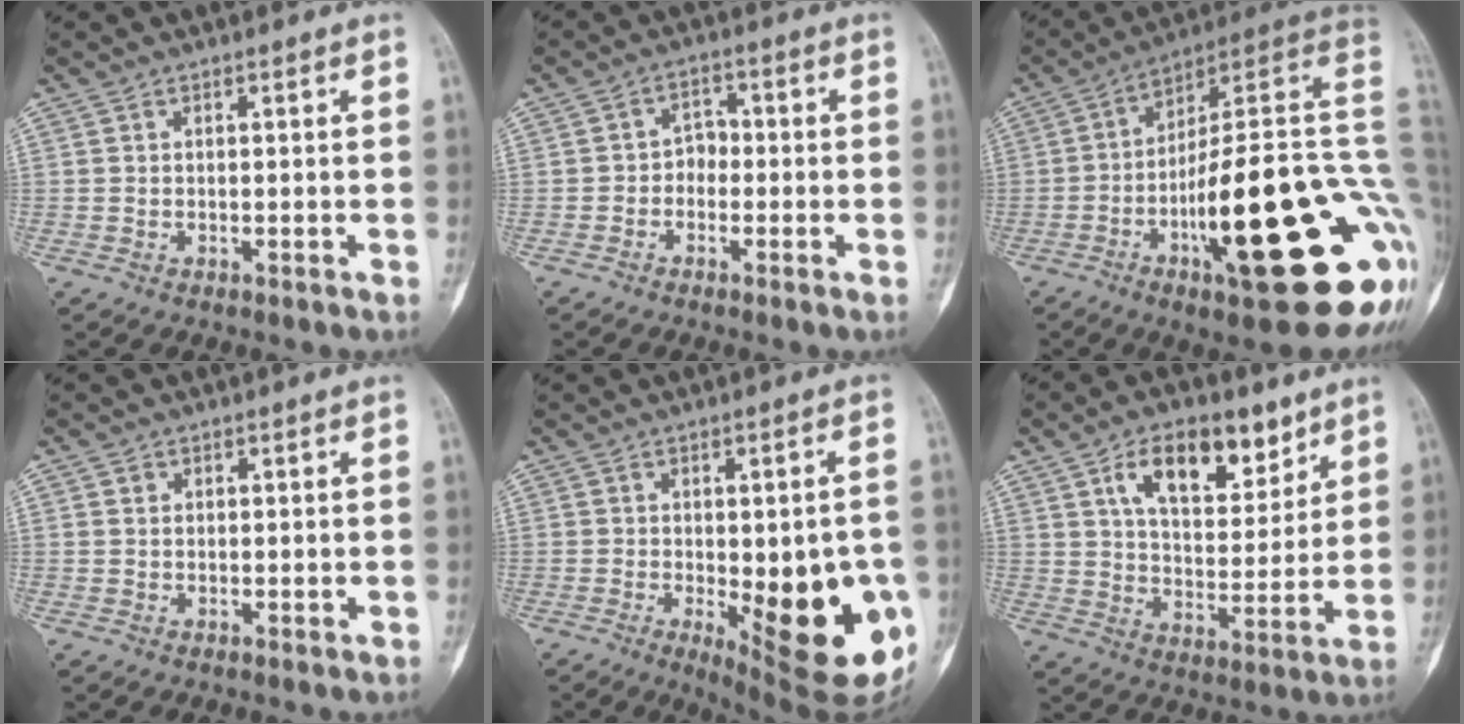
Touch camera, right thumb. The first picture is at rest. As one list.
[{"total": 3.2, "force": [-0.9, 2.6, 1.7], "torque": [0.000, 0.017, -0.027]}, {"total": 31.5, "force": [-4.8, 8.2, 30.0], "torque": [-0.333, 0.041, -0.067]}, {"total": 1.2, "force": [0.3, 1.0, 0.4], "torque": [0.000, 0.002, 0.004]}, {"total": 19.6, "force": [-4.7, 7.3, 17.6], "torque": [-0.159, -0.003, -0.033]}, {"total": 14.8, "force": [8.0, 7.7, 9.8], "torque": [-0.114, -0.035, 0.136]}]